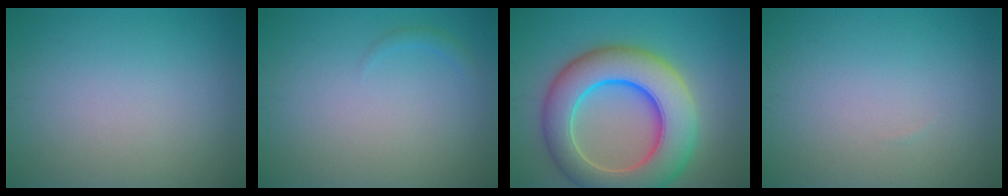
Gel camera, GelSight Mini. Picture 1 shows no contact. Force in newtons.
{"total": 0.7, "press": 0.7, "slide": 0.1}
{"total": 11.3, "press": 11.3, "slide": 0.4}
{"total": 0.0}